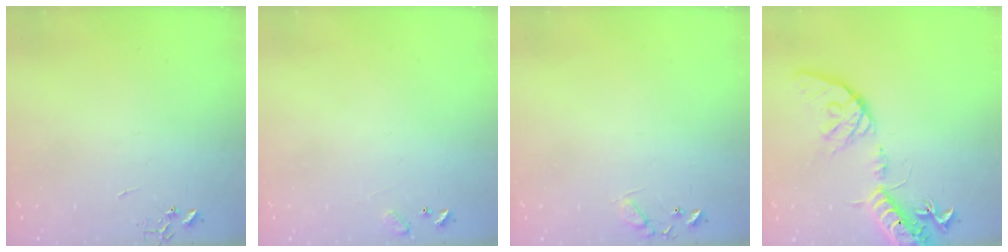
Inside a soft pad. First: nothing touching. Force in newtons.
{"total": 6.4, "press": 6.4, "slide": 0.5}
{"total": 7.7, "press": 7.7, "slide": 0.5}
{"total": 19.4, "press": 19.1, "slide": 3.3}